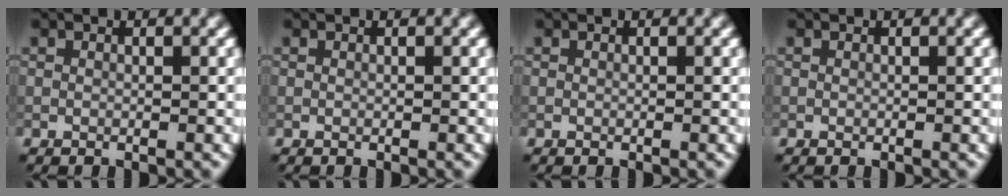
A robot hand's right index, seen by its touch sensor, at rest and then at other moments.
{"total": 0.0}
{"total": 0.0}
{"total": 0.0}